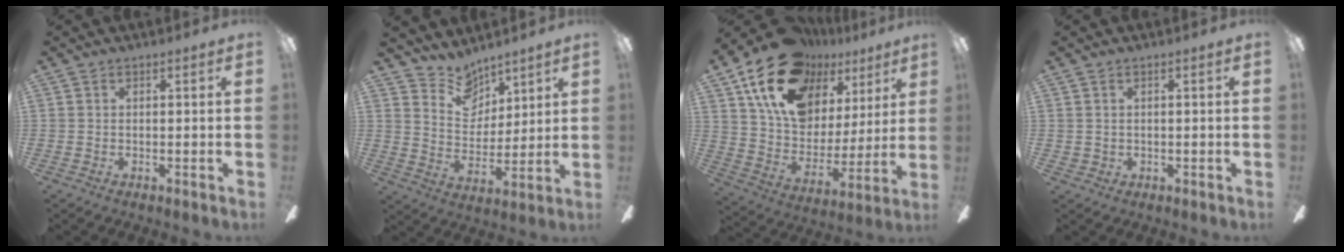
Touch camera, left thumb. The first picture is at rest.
{"total": 8.9, "force": [7.2, 5.0, 1.4], "torque": [-0.019, -0.049, 0.136]}
{"total": 21.1, "force": [14.4, 12.0, 9.7], "torque": [-0.178, -0.078, 0.262]}
{"total": 1.3, "force": [0.8, 1.1, 0.3], "torque": [-0.007, 0.002, 0.014]}